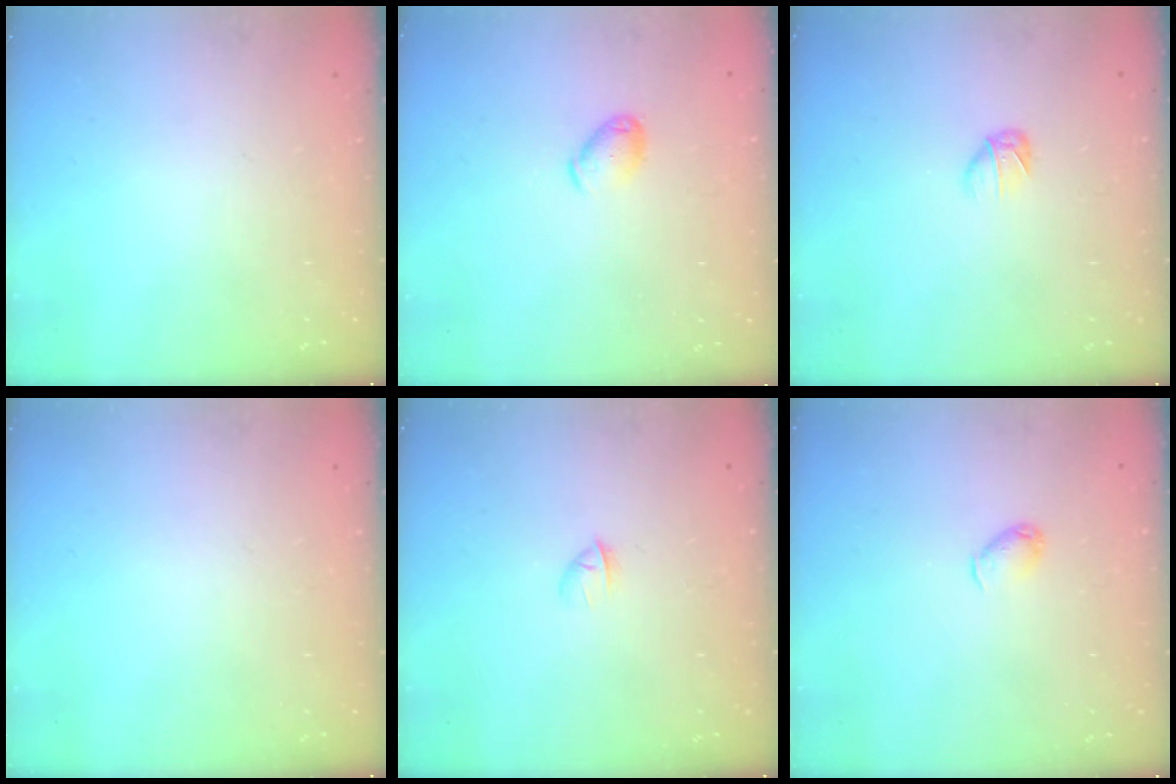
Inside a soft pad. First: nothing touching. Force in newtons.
{"total": 6.9, "press": 6.8, "slide": 1.2}
{"total": 2.7, "press": 2.7, "slide": 0.7}
{"total": 0.0}
{"total": 2.4, "press": 2.2, "slide": 0.8}
{"total": 3.6, "press": 3.5, "slide": 0.8}